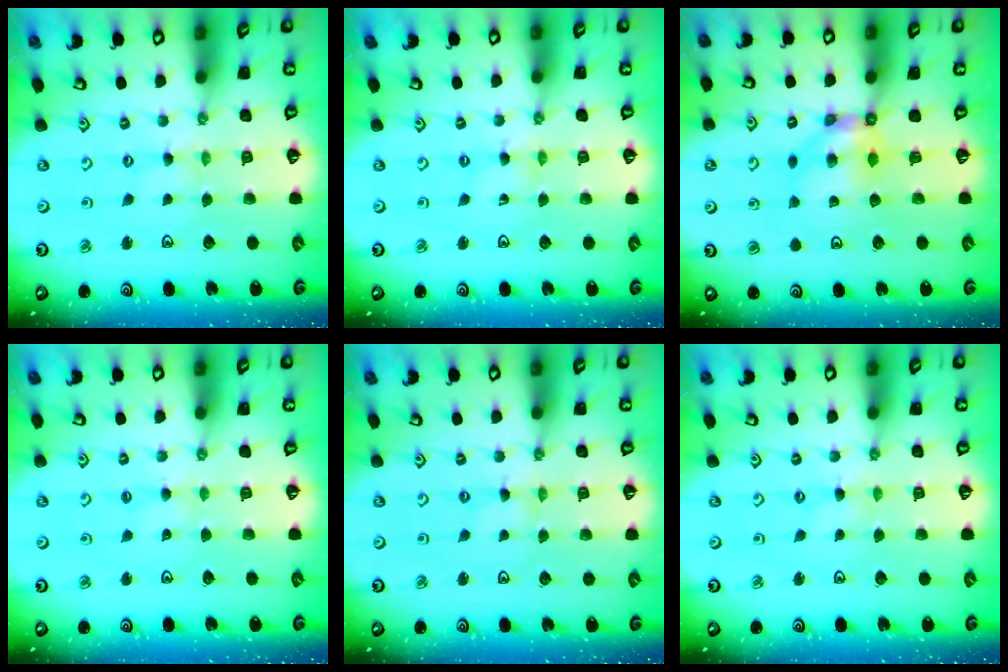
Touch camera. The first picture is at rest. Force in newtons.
{"total": 0.5, "press": 0.5, "slide": 0.1}
{"total": 6.1, "press": 6.1, "slide": 0.2}
{"total": 1.1, "press": 1.1, "slide": 0.3}
{"total": 0.0}
{"total": 0.0}